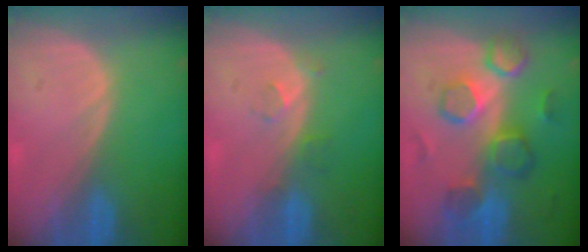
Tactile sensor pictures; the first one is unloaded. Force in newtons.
{"total": 2.7, "press": 2.3, "slide": 1.5}
{"total": 9.6, "press": 8.8, "slide": 3.7}